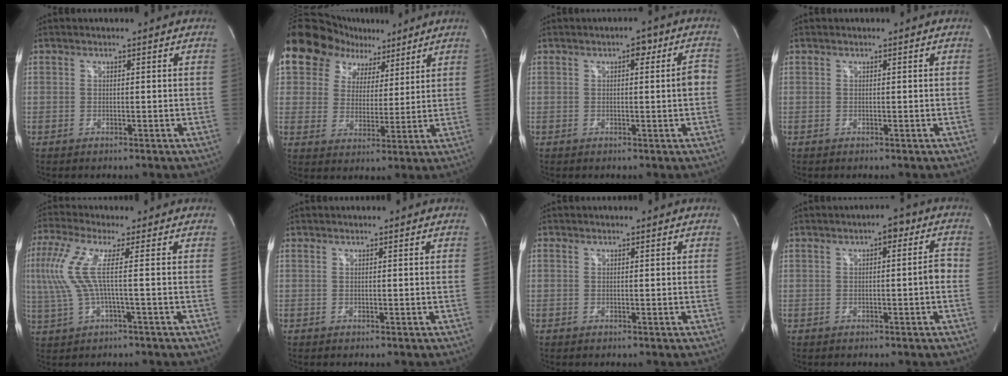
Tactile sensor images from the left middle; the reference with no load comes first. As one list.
[{"total": 12.5, "force": [8.4, 8.4, 3.9], "torque": [-0.049, 0.043, 0.141]}, {"total": 4.1, "force": [0.5, 1.1, 3.9], "torque": [-0.052, 0.014, 0.004]}, {"total": 1.1, "force": [-0.2, -0.7, -0.8], "torque": [0.017, -0.003, -0.002]}, {"total": 8.3, "force": [0.8, 0.5, 8.2], "torque": [-0.203, 0.015, 0.015]}, {"total": 0.0}, {"total": 0.0}, {"total": 3.9, "force": [0.0, 1.1, 3.8], "torque": [-0.048, 0.014, -0.006]}]